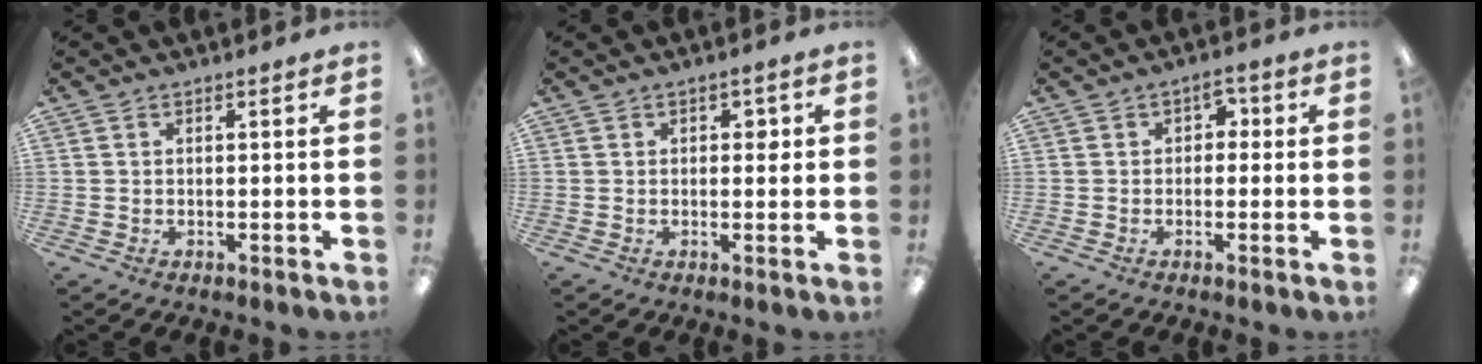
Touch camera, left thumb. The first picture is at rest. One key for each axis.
{"total": 2.5, "fx": 0.6, "fy": 1.5, "fz": 1.9, "tx": -0.022, "ty": 0.003, "tz": 0.006}
{"total": 2.6, "fx": 0.3, "fy": 2.1, "fz": 1.5, "tx": -0.016, "ty": 0.005, "tz": -0.002}